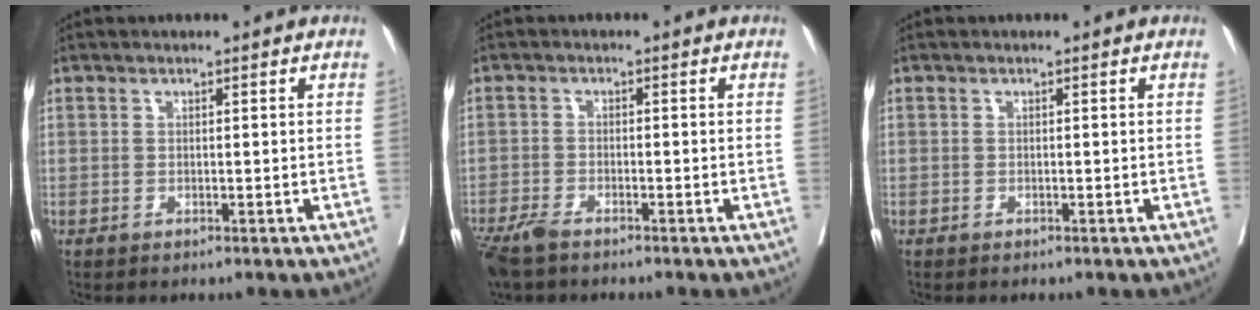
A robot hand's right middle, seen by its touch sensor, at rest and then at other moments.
{"total": 4.4, "force": [-3.5, 1.1, 2.3], "torque": [-0.045, -0.009, -0.065]}
{"total": 0.0}